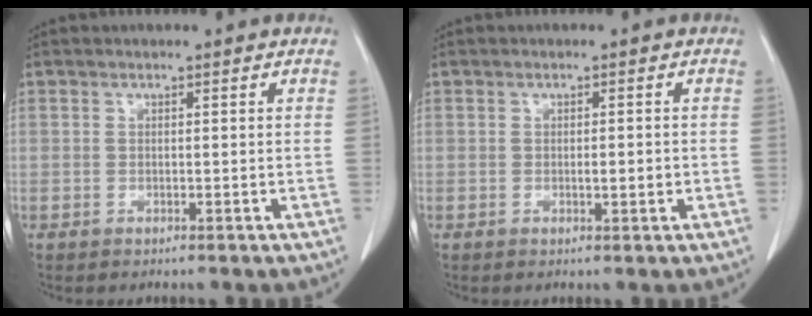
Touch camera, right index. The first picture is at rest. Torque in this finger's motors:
{"motor_torque": [0.41, -0.19, 0.22, 0.02]}